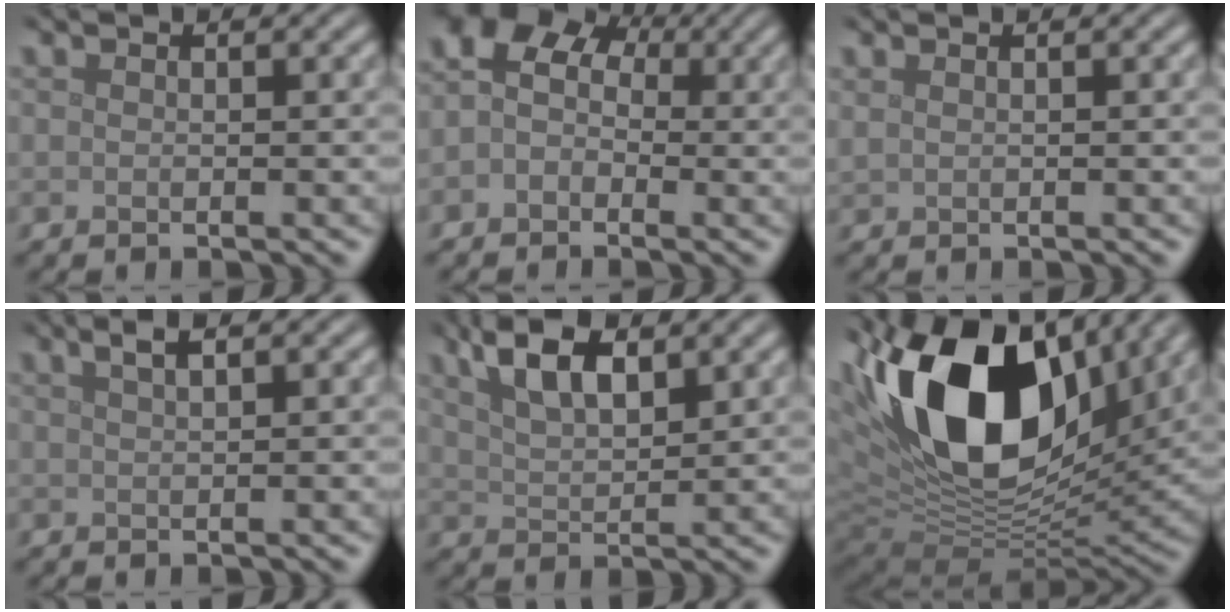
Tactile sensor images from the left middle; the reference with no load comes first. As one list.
[{"total": 5.5, "force": [0.3, 4.4, 3.3], "torque": [-0.044, 0.020, -0.010]}, {"total": 0.6, "force": [0.5, 0.2, 0.2], "torque": [-0.008, 0.001, 0.010]}, {"total": 2.0, "force": [1.2, 0.5, 1.5], "torque": [-0.023, 0.006, 0.021]}, {"total": 5.6, "force": [3.1, 2.3, 4.1], "torque": [-0.081, 0.009, 0.055]}, {"total": 19.3, "force": [6.9, 11.0, 14.3], "torque": [-0.274, 0.022, 0.112]}]